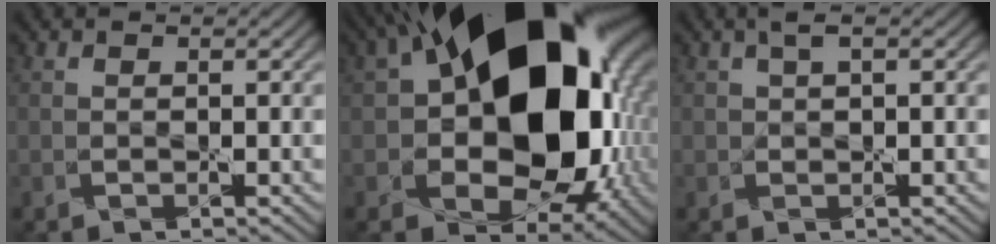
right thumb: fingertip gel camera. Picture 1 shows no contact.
{"total": 21.3, "force": [4.5, 13.8, 15.6], "torque": [-0.257, 0.012, 0.080]}
{"total": 1.7, "force": [0.7, 0.8, 1.3], "torque": [-0.028, 0.009, 0.012]}